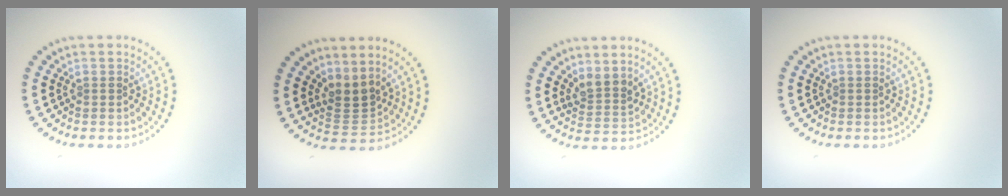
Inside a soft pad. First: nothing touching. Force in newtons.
{"total": 2.6, "press": 1.9, "slide": 1.8}
{"total": 2.4, "press": 1.8, "slide": 1.5}
{"total": 0.0}